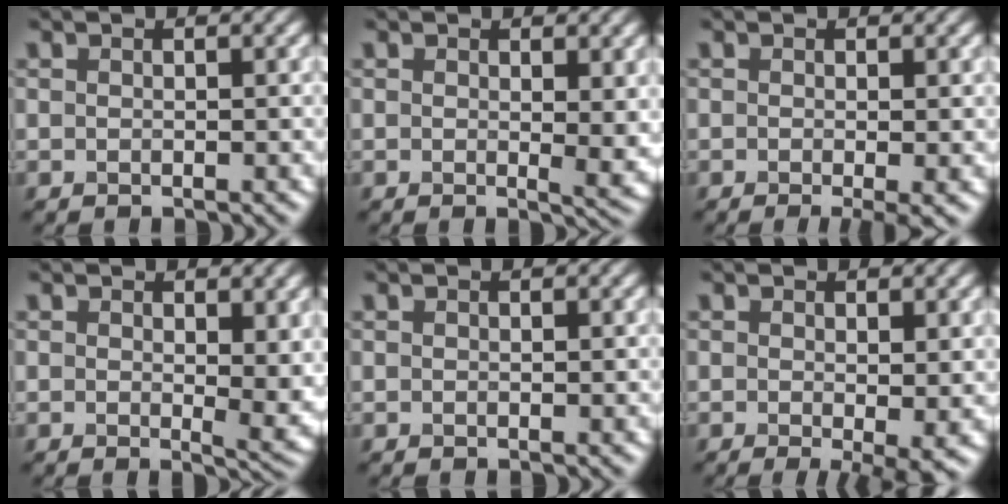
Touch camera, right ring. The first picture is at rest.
{"total": 2.4, "force": [0.6, 0.6, 2.2], "torque": [-0.026, -0.011, 0.011]}
{"total": 2.3, "force": [-0.7, 0.4, 2.2], "torque": [-0.034, -0.011, -0.010]}
{"total": 3.5, "force": [0.8, 1.1, 3.2], "torque": [-0.039, -0.011, 0.013]}
{"total": 0.0}
{"total": 2.7, "force": [-0.5, 0.3, 2.6], "torque": [-0.039, -0.015, -0.007]}